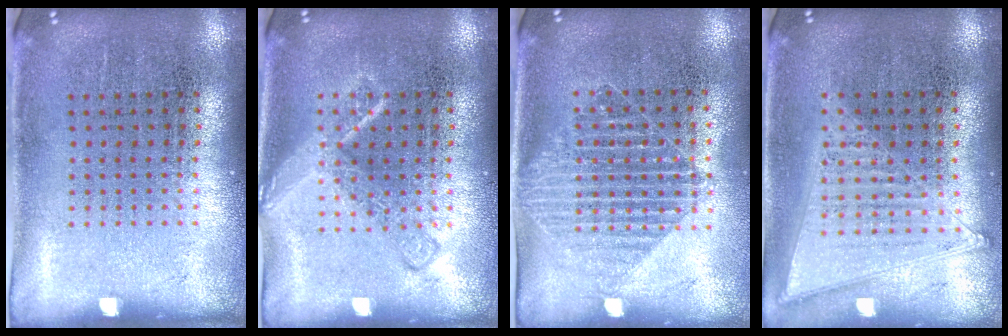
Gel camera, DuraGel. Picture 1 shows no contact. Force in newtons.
{"total": 2.2, "press": 2.2, "slide": 0.4}
{"total": 1.5, "press": 1.3, "slide": 0.8}
{"total": 1.1, "press": 1.1, "slide": 0.1}